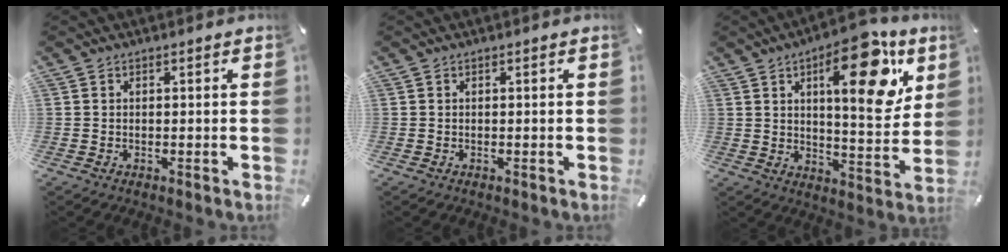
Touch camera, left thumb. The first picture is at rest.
{"total": 0.0}
{"total": 20.3, "force": [9.5, 7.9, 16.1], "torque": [-0.213, -0.045, 0.141]}